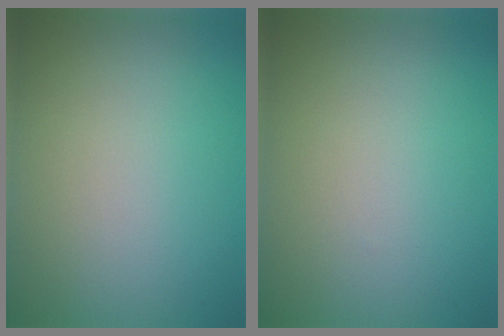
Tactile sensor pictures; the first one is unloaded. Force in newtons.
{"total": 0.0}